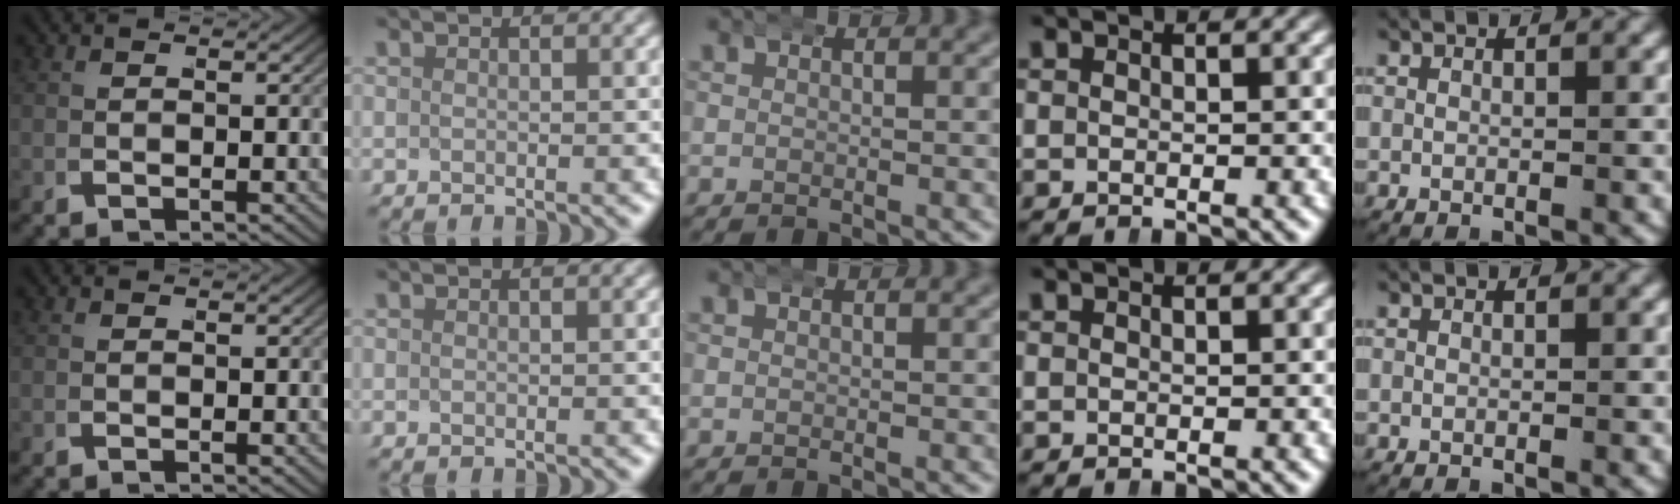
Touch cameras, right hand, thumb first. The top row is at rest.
{}